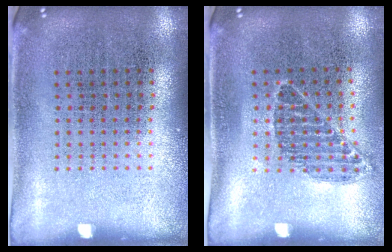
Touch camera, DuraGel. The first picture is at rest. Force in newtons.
{"total": 0.8, "press": 0.7, "slide": 0.4}